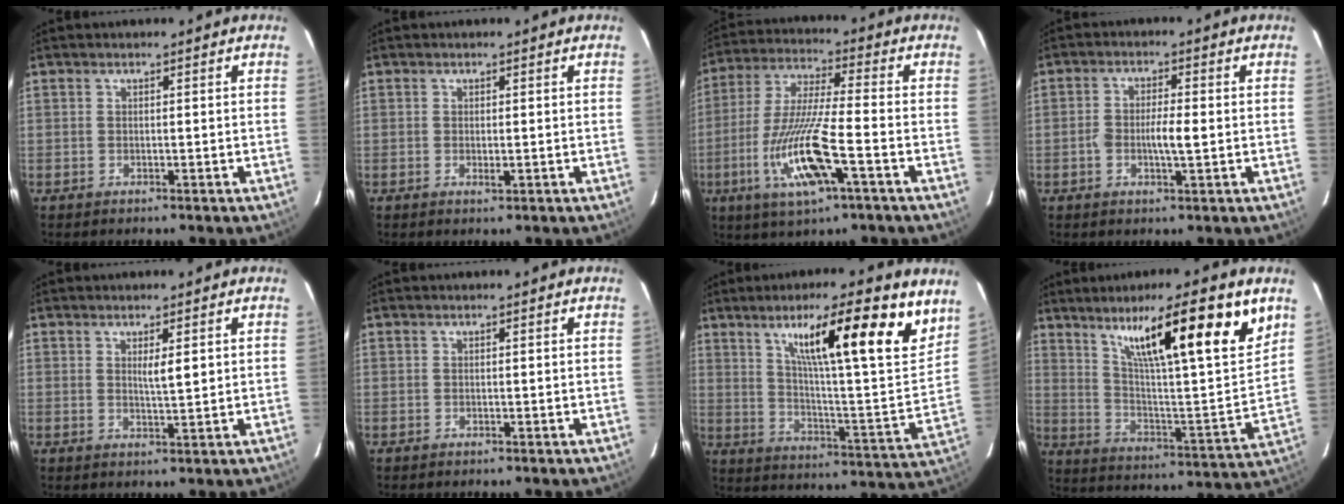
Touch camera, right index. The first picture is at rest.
{"total": 1.0, "force": [-0.1, 0.3, 0.9], "torque": [-0.016, -0.003, -0.001]}
{"total": 14.3, "force": [-5.2, 1.3, 13.2], "torque": [-0.273, -0.017, -0.095]}
{"total": 4.6, "force": [-0.6, 1.1, 4.4], "torque": [-0.086, 0.006, -0.008]}
{"total": 2.6, "force": [0.8, 0.2, 2.4], "torque": [-0.041, -0.006, 0.014]}
{"total": 0.0}
{"total": 20.3, "force": [11.8, 1.9, 16.5], "torque": [-0.226, 0.003, 0.180]}
{"total": 21.6, "force": [12.2, 1.4, 17.7], "torque": [-0.261, 0.001, 0.194]}